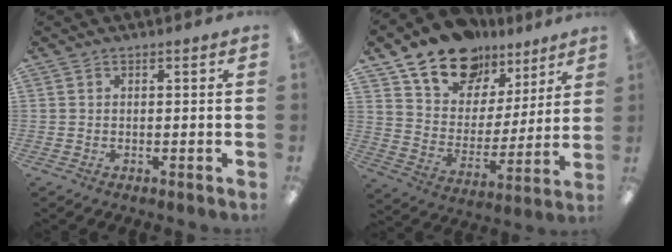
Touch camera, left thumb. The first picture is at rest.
{"total": 15.9, "force": [12.4, 9.0, 4.4], "torque": [-0.092, -0.082, 0.228]}